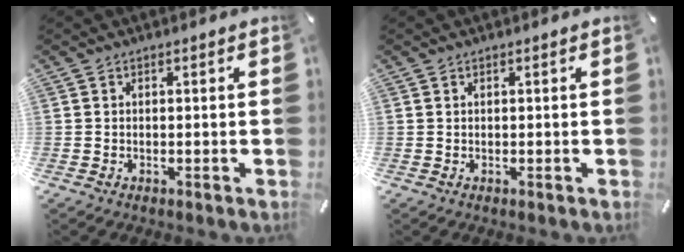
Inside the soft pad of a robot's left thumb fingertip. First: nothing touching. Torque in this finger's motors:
{"motor_torque": [0.03, 0.01, -0.01, 0.01, 0.00]}